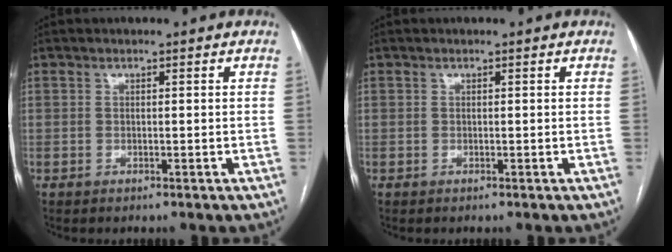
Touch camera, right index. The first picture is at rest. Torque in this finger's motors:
{"motor_torque": [0.00, 0.00, 0.00, 0.00]}